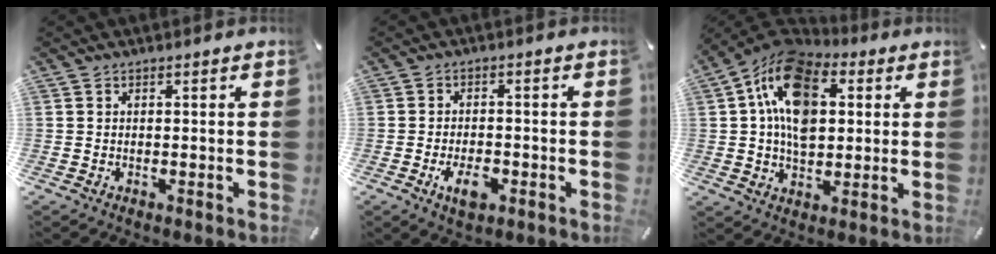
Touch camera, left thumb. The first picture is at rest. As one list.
[{"total": 5.7, "force": [-2.5, 3.1, 4.0], "torque": [-0.074, 0.004, -0.047]}, {"total": 16.6, "force": [4.0, 11.4, 11.4], "torque": [-0.217, 0.001, 0.070]}]